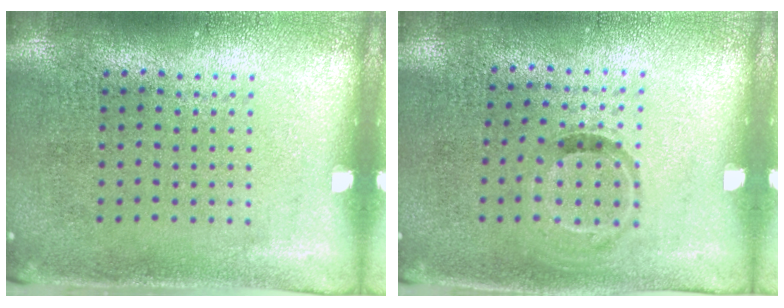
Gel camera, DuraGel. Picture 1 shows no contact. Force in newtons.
{"total": 0.8, "press": 0.6, "slide": 0.6}